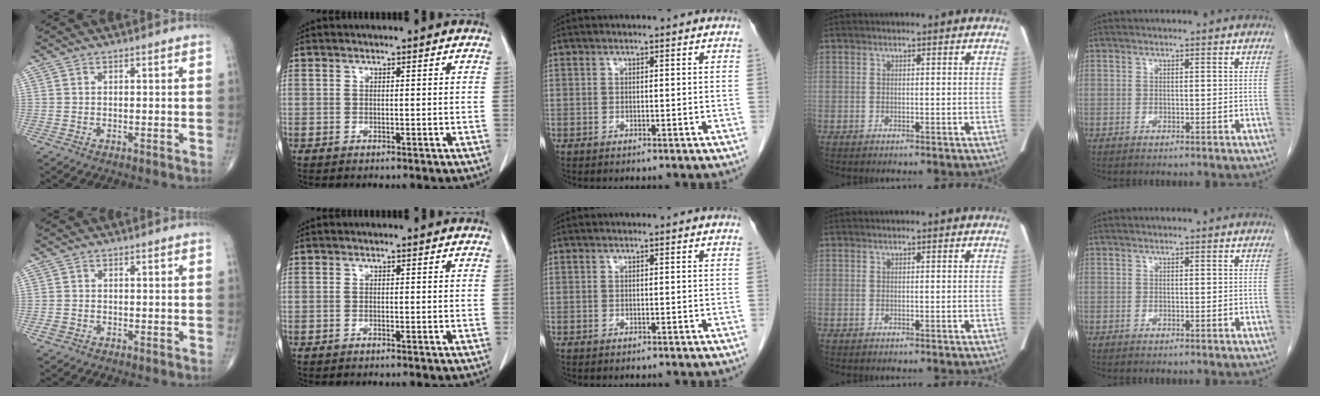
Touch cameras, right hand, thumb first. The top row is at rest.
{"thumb": {"total": 1.5, "force": [-0.8, 1.1, 0.6], "torque": [-0.012, 0.005, -0.015]}}